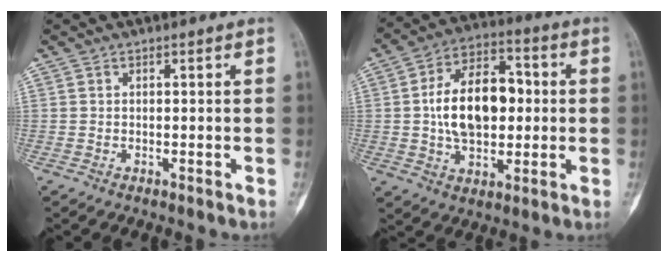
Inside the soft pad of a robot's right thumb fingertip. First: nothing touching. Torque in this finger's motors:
{"motor_torque": [1.02, 2.92, 0.86, -0.63, 0.37]}